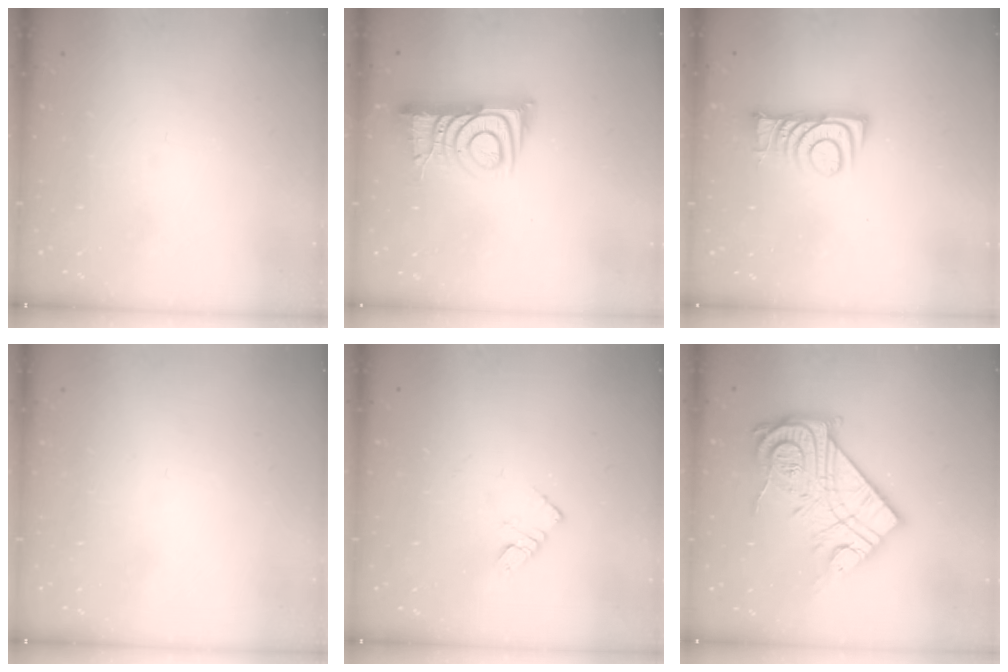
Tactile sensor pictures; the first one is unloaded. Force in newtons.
{"total": 10.1, "press": 10.1, "slide": 1.0}
{"total": 8.5, "press": 8.4, "slide": 0.9}
{"total": 1.6, "press": 1.6, "slide": 0.1}
{"total": 3.9, "press": 3.9, "slide": 0.4}
{"total": 24.5, "press": 24.4, "slide": 2.2}